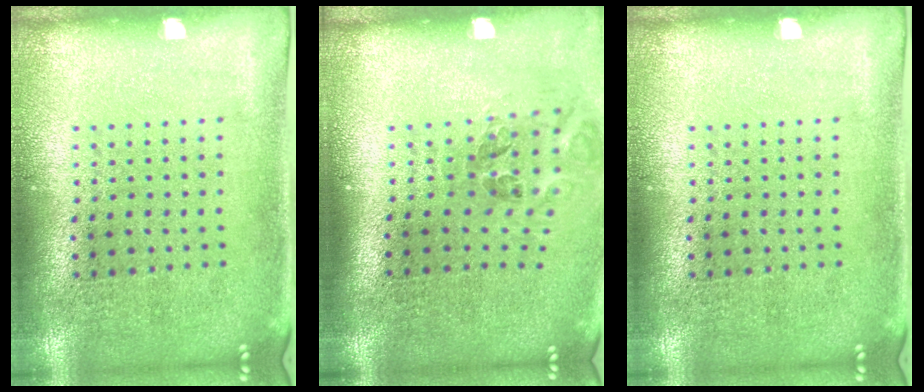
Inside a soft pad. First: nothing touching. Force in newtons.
{"total": 1.2, "press": 0.9, "slide": 0.7}
{"total": 0.0}